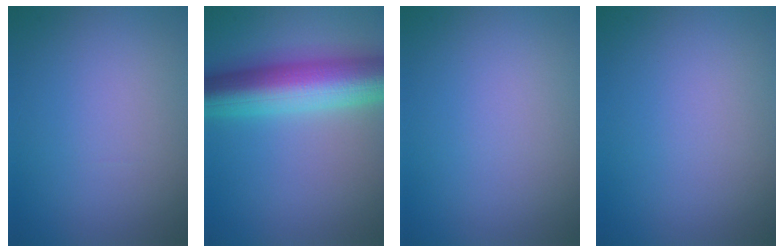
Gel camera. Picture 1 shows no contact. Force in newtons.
{"total": 10.1, "press": 10.1, "slide": 0.2}
{"total": 0.0}
{"total": 0.0}